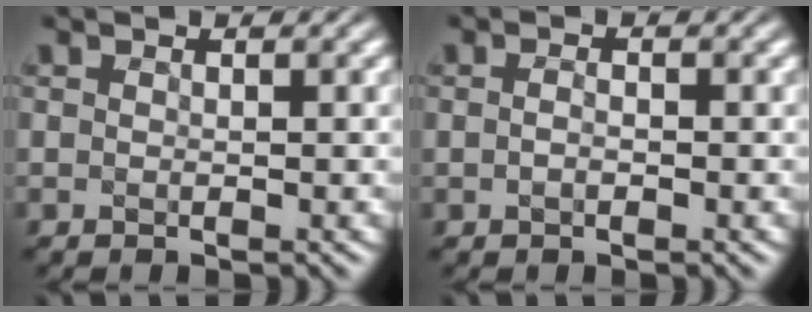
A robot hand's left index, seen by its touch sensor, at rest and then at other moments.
{"total": 0.7, "force": [-0.1, 0.3, 0.6], "torque": [-0.012, 0.004, -0.005]}